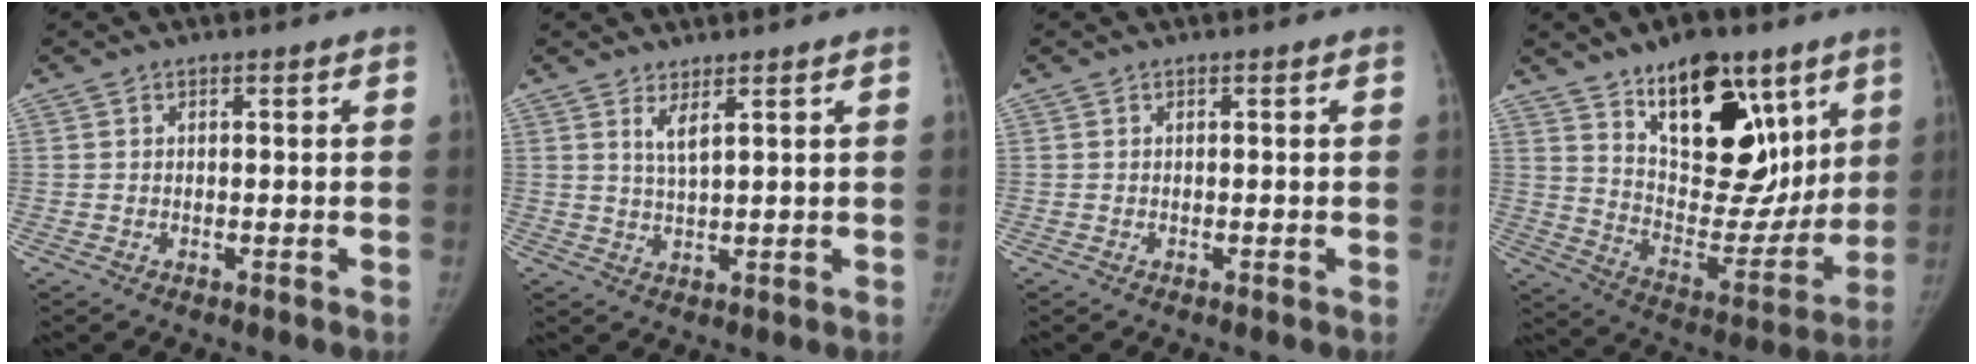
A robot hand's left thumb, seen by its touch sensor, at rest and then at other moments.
{"total": 2.8, "force": [1.7, 0.2, 2.2], "torque": [-0.047, -0.022, 0.037]}
{"total": 0.0}
{"total": 23.7, "force": [12.5, 12.6, 15.8], "torque": [-0.175, -0.058, 0.206]}